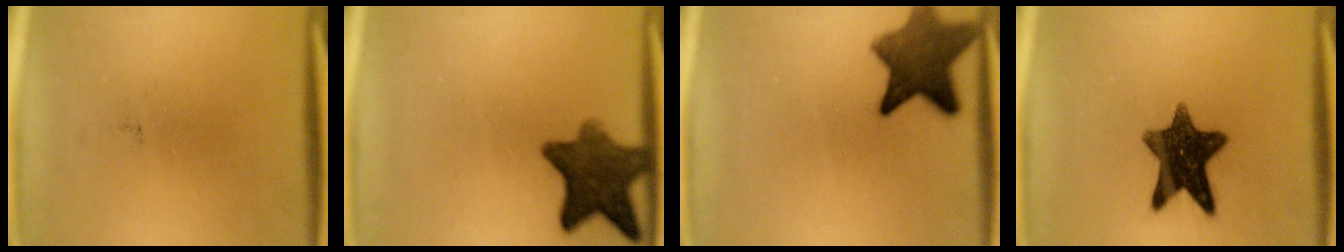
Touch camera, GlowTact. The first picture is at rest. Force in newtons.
{"total": 9.7}
{"total": 9.4}
{"total": 11.9}